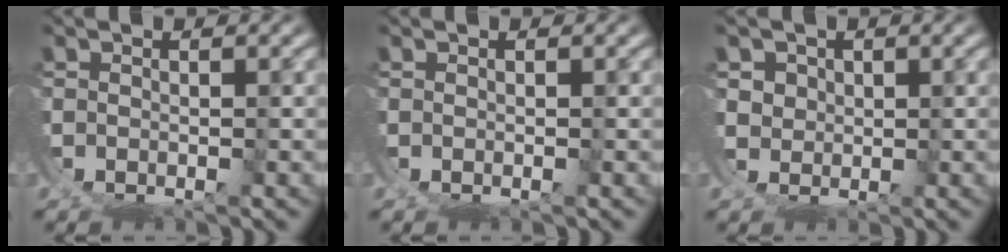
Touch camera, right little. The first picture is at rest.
{"total": 0.0}
{"total": 3.7, "force": [1.5, 3.0, 1.5], "torque": [-0.042, -0.012, 0.032]}